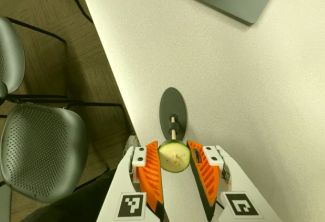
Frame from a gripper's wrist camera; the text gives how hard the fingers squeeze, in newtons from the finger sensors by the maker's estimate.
{"total": 10.8, "left": 10.7, "right": 10.8}